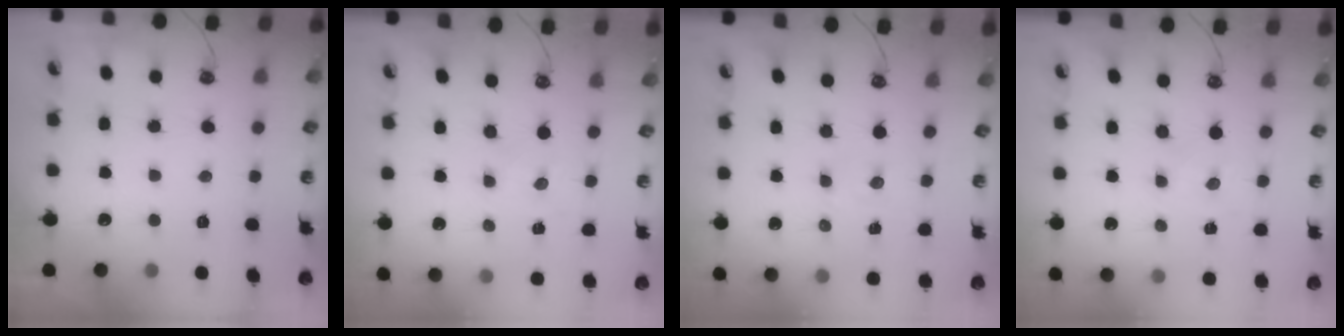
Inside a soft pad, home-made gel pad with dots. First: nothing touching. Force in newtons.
{"total": 0.0}
{"total": 1.2, "press": 1.2, "slide": 0.1}
{"total": 0.0}